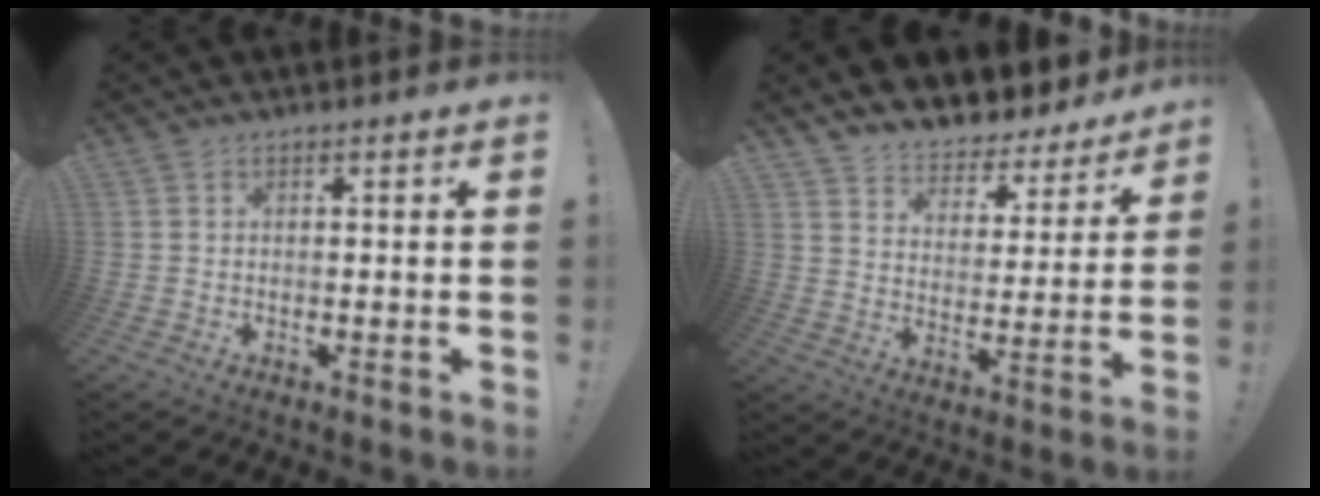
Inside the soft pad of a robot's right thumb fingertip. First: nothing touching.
{"total": 6.6, "force": [6.0, 2.7, 0.7], "torque": [-0.008, -0.072, 0.107]}